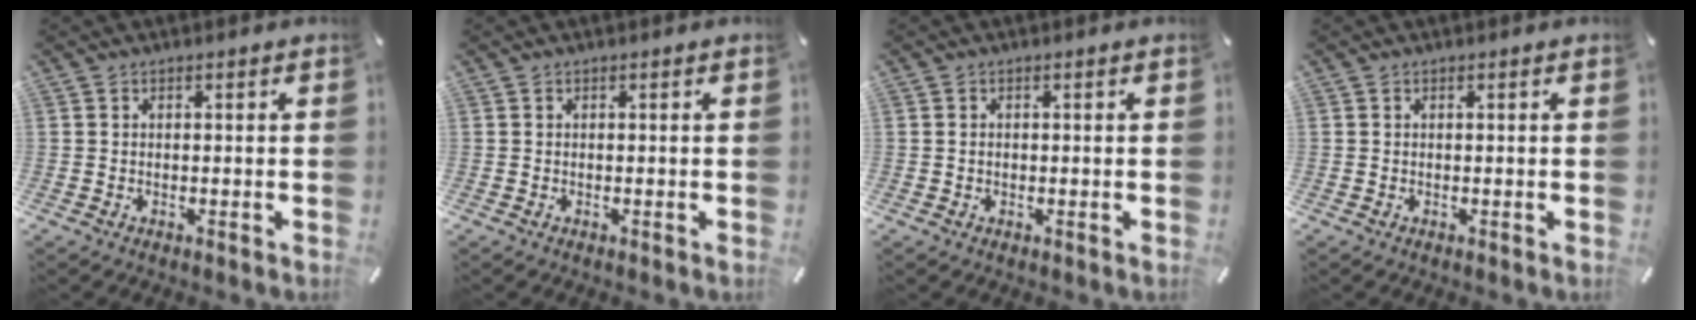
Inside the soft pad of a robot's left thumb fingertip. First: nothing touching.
{"total": 0.0}
{"total": 0.9, "force": [0.0, 0.6, 0.6], "torque": [-0.014, 0.002, -0.002]}
{"total": 0.0}